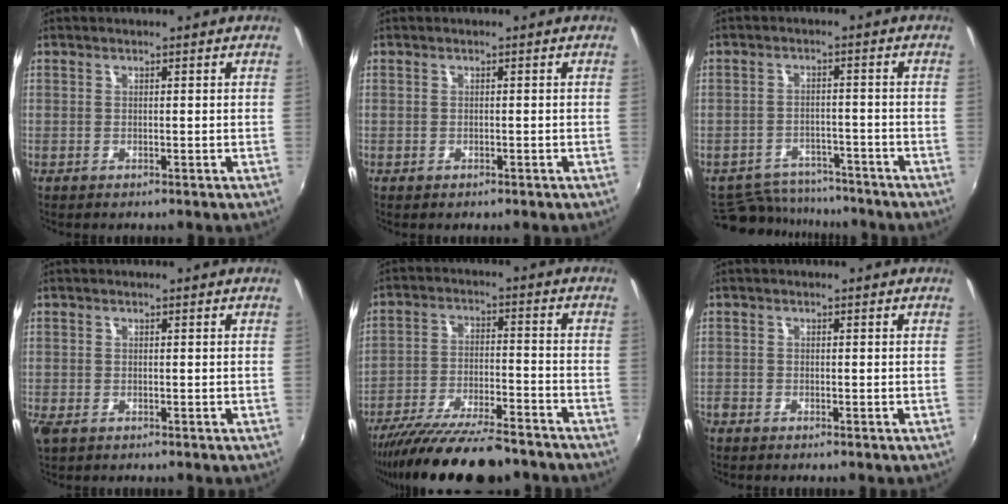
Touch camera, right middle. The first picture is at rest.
{"total": 0.7, "force": [-0.4, 0.5, 0.2], "torque": [-0.004, -0.005, -0.008]}
{"total": 11.5, "force": [-10.2, 4.5, 2.7], "torque": [-0.070, 0.011, -0.144]}
{"total": 2.1, "force": [-1.1, 1.2, 1.3], "torque": [-0.028, -0.008, -0.019]}
{"total": 19.2, "force": [-16.3, 3.7, 9.5], "torque": [-0.182, -0.042, -0.256]}
{"total": 1.4, "force": [-1.2, 0.4, 0.3], "torque": [-0.011, -0.007, -0.027]}